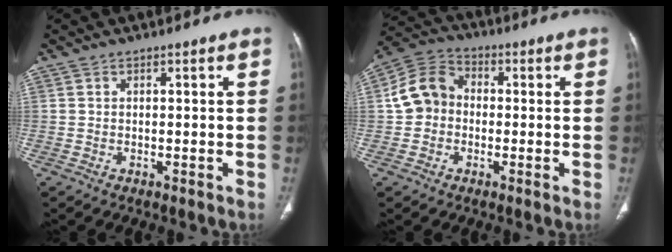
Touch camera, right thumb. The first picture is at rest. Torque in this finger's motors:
{"motor_torque": [-0.43, 0.60, 0.21, -0.37, 0.13]}